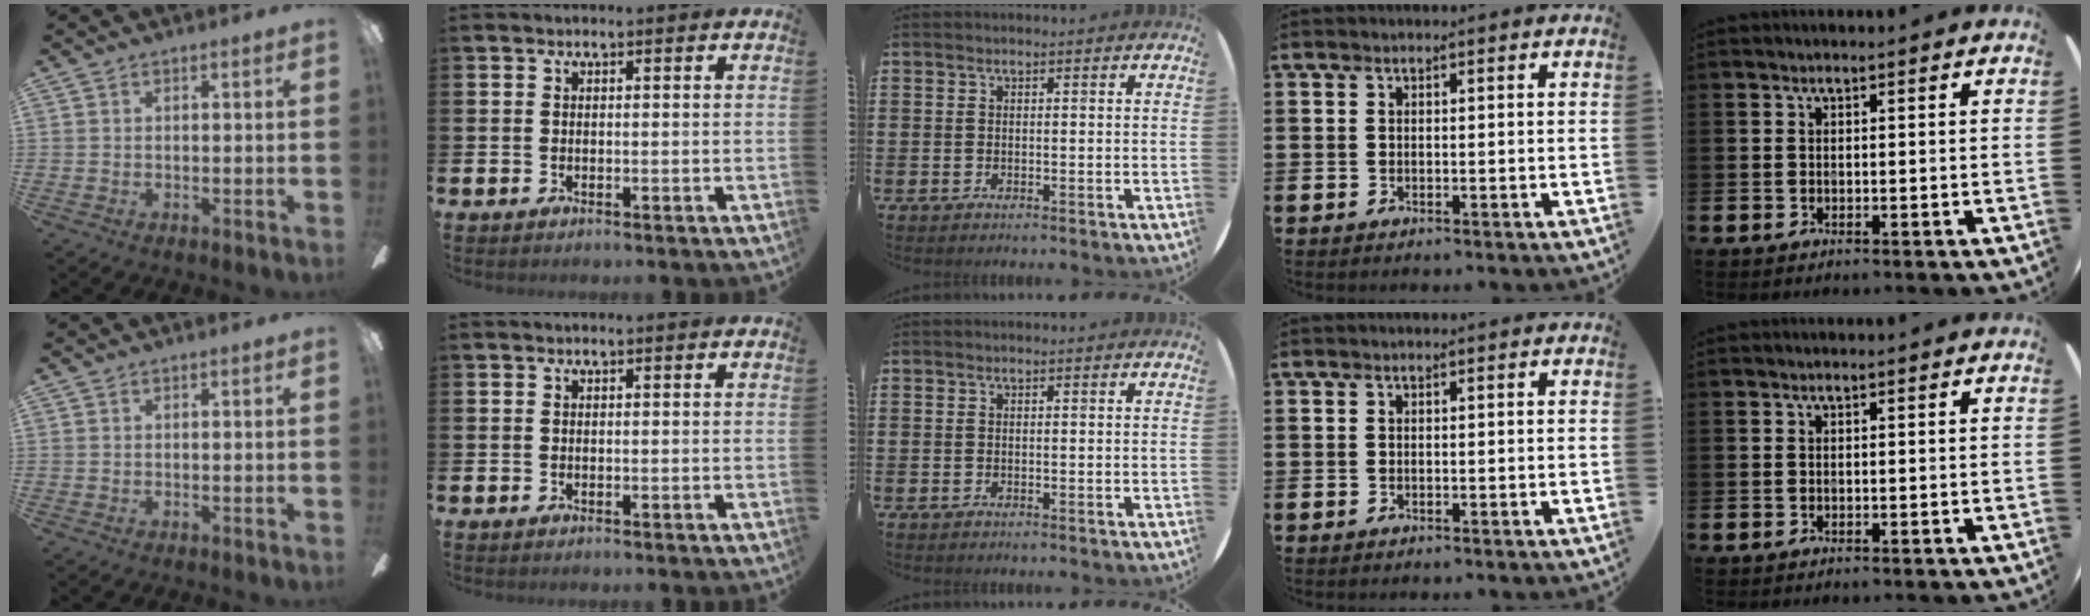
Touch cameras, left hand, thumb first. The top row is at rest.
{}